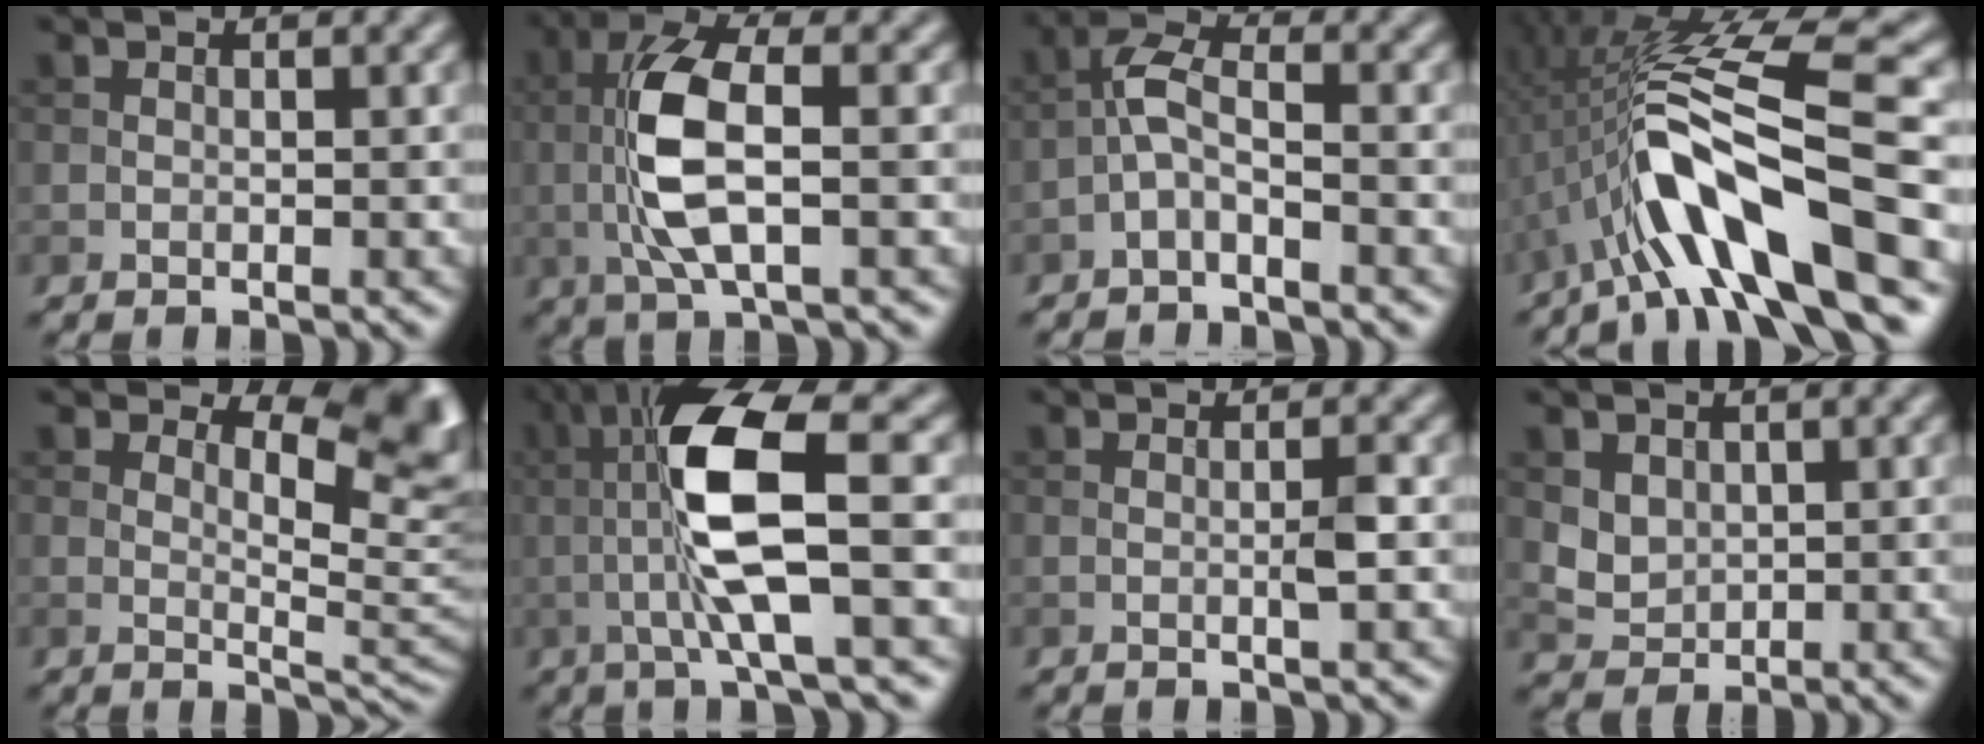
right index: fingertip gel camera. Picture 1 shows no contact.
{"total": 7.3, "force": [0.0, 2.7, 6.8], "torque": [-0.151, 0.006, -0.004]}
{"total": 3.0, "force": [-1.4, 1.1, 2.4], "torque": [-0.054, 0.011, -0.037]}
{"total": 11.2, "force": [-2.9, 2.7, 10.5], "torque": [-0.185, 0.018, -0.057]}
{"total": 8.0, "force": [3.8, 3.6, 6.0], "torque": [-0.079, -0.004, 0.058]}
{"total": 9.1, "force": [0.0, 1.7, 9.0], "torque": [-0.172, 0.011, 0.003]}
{"total": 1.3, "force": [0.0, 0.0, 1.3], "torque": [-0.027, -0.001, -0.002]}
{"total": 2.4, "force": [0.8, 2.0, 1.1], "torque": [-0.023, -0.008, 0.021]}